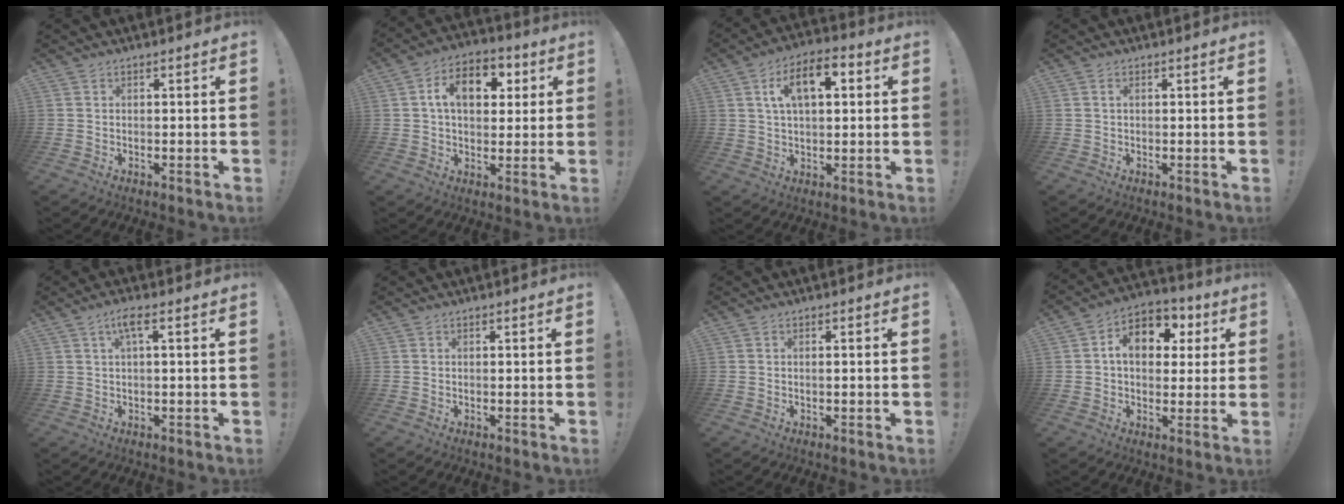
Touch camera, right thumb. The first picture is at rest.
{"total": 12.2, "force": [3.1, 8.2, 8.6], "torque": [-0.123, 0.010, 0.053]}
{"total": 11.2, "force": [3.4, 5.7, 9.0], "torque": [-0.133, 0.005, 0.055]}
{"total": 0.9, "force": [0.2, 0.4, 0.7], "torque": [-0.014, 0.003, 0.003]}
{"total": 3.8, "force": [1.1, 0.4, 3.6], "torque": [-0.073, 0.006, 0.014]}
{"total": 0.0}
{"total": 0.6, "force": [-0.2, -0.1, 0.5], "torque": [-0.007, -0.002, -0.005]}
{"total": 11.9, "force": [3.0, 8.8, 7.4], "torque": [-0.098, -0.004, 0.054]}